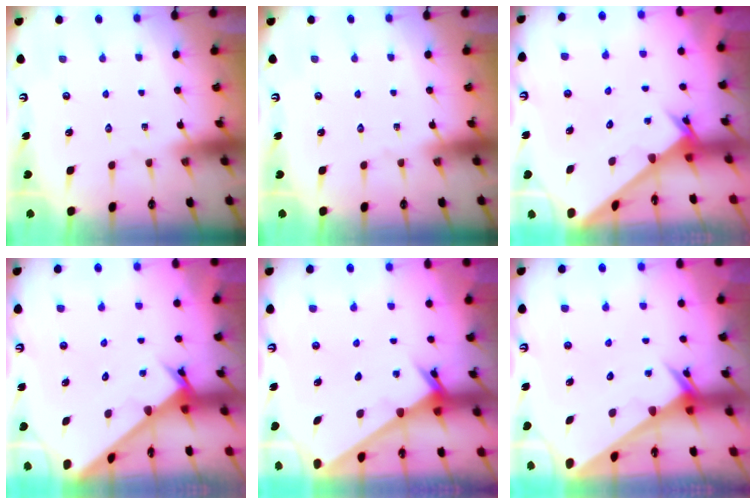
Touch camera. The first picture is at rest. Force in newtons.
{"total": 0.0}
{"total": 2.5, "press": 2.5, "slide": 0.2}
{"total": 2.6, "press": 2.6, "slide": 0.2}
{"total": 2.4, "press": 2.4, "slide": 0.2}
{"total": 2.4, "press": 2.4, "slide": 0.0}